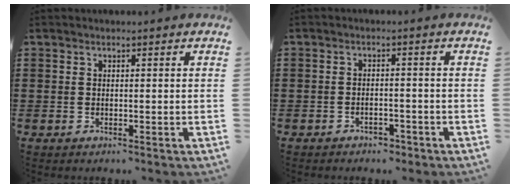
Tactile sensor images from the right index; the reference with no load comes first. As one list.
[{"total": 1.8, "force": [-1.8, 0.3, 0.2], "torque": [-0.012, -0.002, -0.036]}]